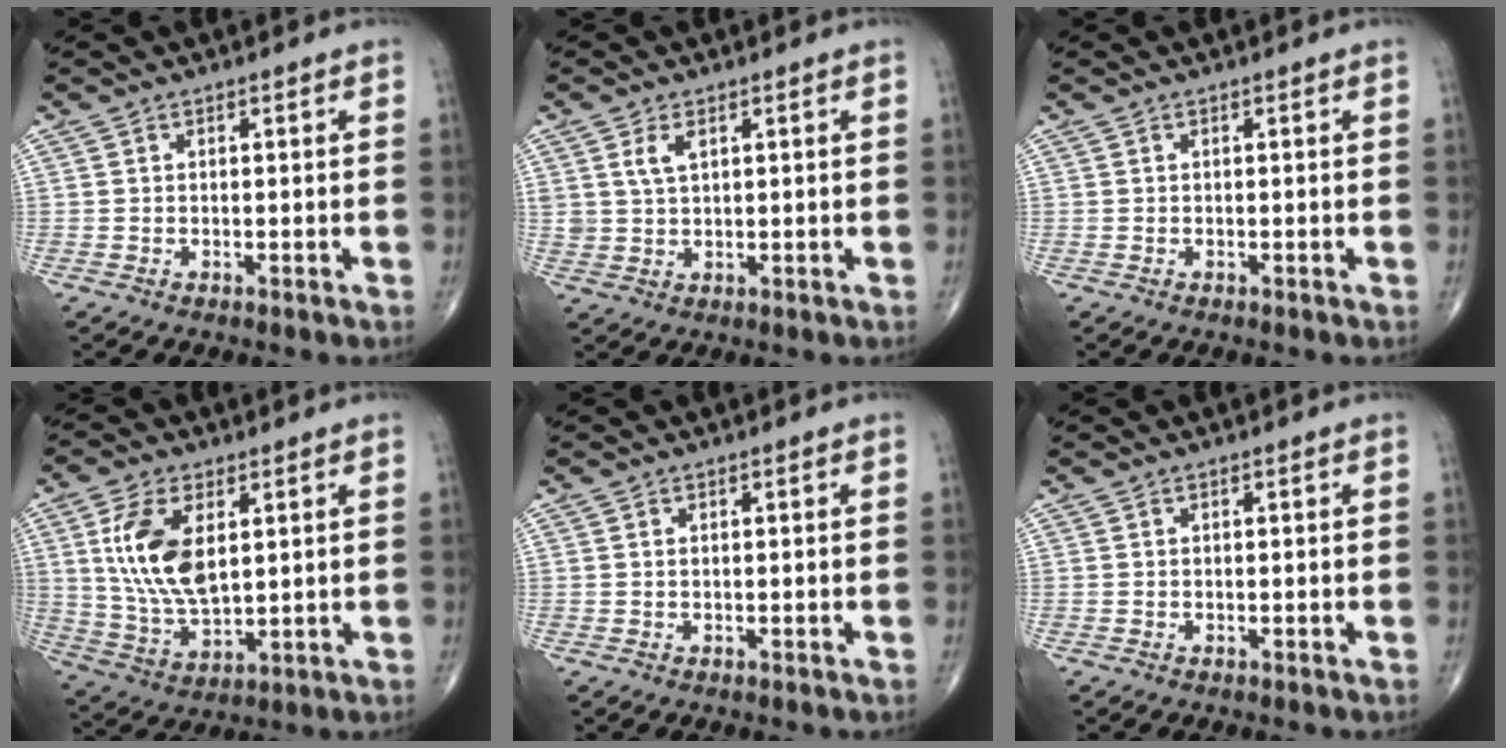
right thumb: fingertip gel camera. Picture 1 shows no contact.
{"total": 3.6, "force": [1.6, 2.0, 2.5], "torque": [-0.048, -0.008, 0.036]}
{"total": 0.0}
{"total": 13.5, "force": [3.5, 7.0, 11.0], "torque": [-0.211, -0.018, 0.076]}
{"total": 0.0}
{"total": 0.0}